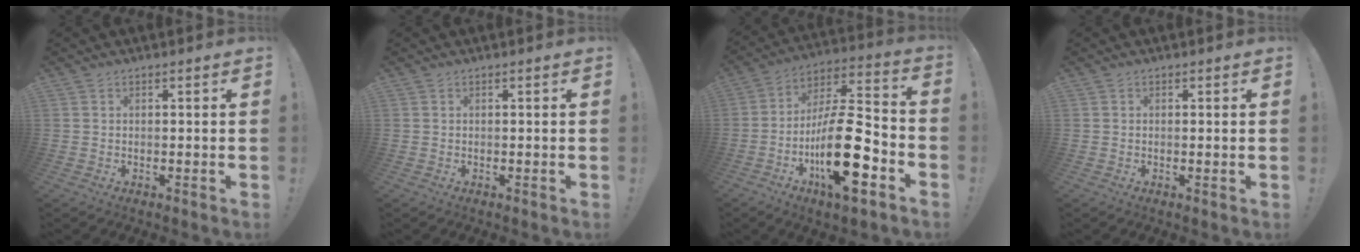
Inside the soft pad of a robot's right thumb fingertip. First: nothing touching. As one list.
[{"total": 0.0}, {"total": 22.6, "force": [-7.8, 7.7, 19.8], "torque": [-0.352, 0.042, -0.124]}, {"total": 0.6, "force": [0.2, -0.3, 0.4], "torque": [-0.001, -0.005, 0.001]}]